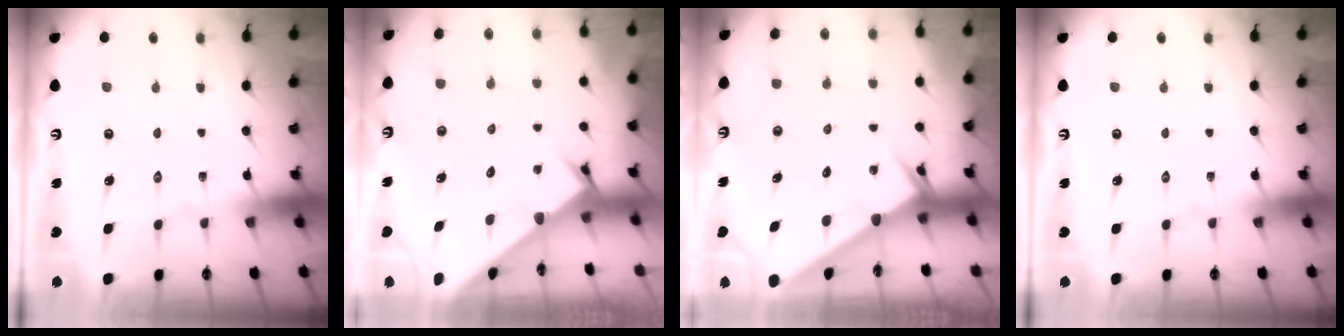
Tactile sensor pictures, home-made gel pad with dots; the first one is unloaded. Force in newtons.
{"total": 2.4, "press": 2.4, "slide": 0.0}
{"total": 2.3, "press": 2.3, "slide": 0.2}
{"total": 0.0}